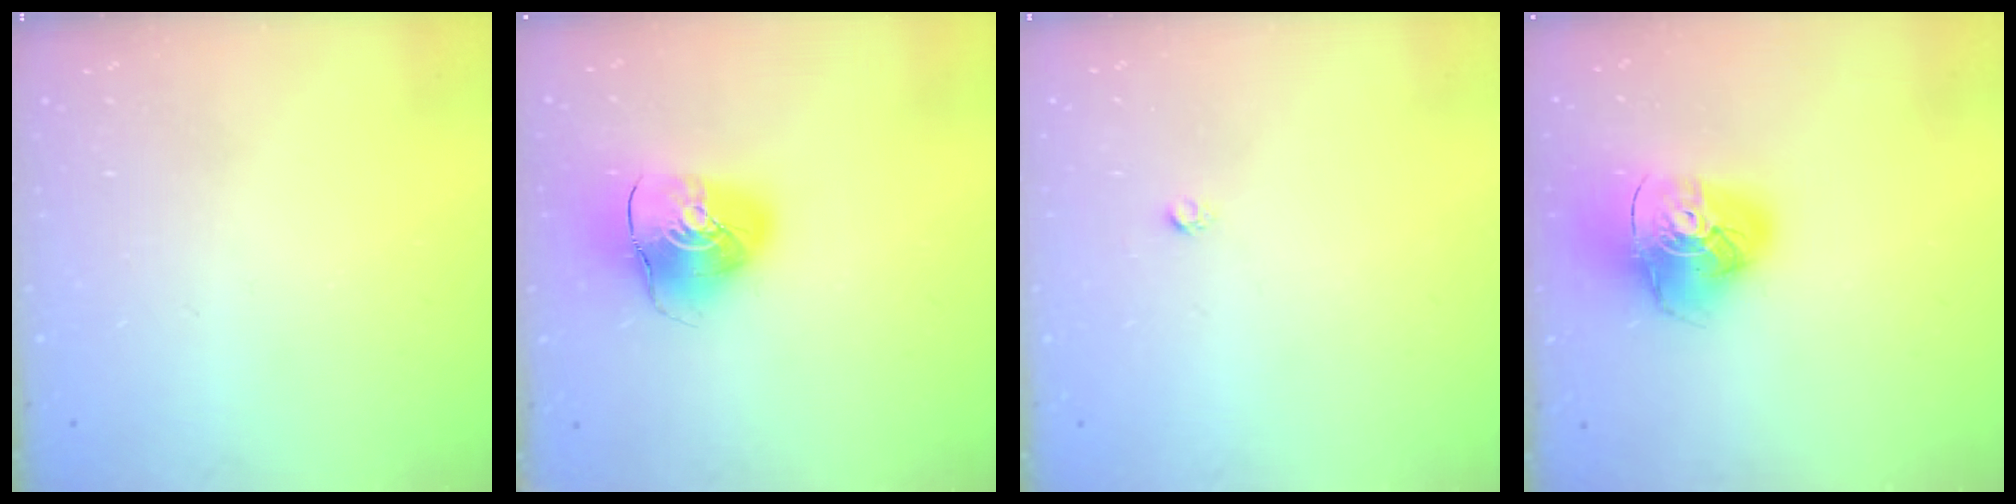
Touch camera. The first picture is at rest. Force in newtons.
{"total": 10.6, "press": 10.5, "slide": 1.5}
{"total": 1.6, "press": 1.5, "slide": 0.1}
{"total": 13.8, "press": 13.7, "slide": 1.4}